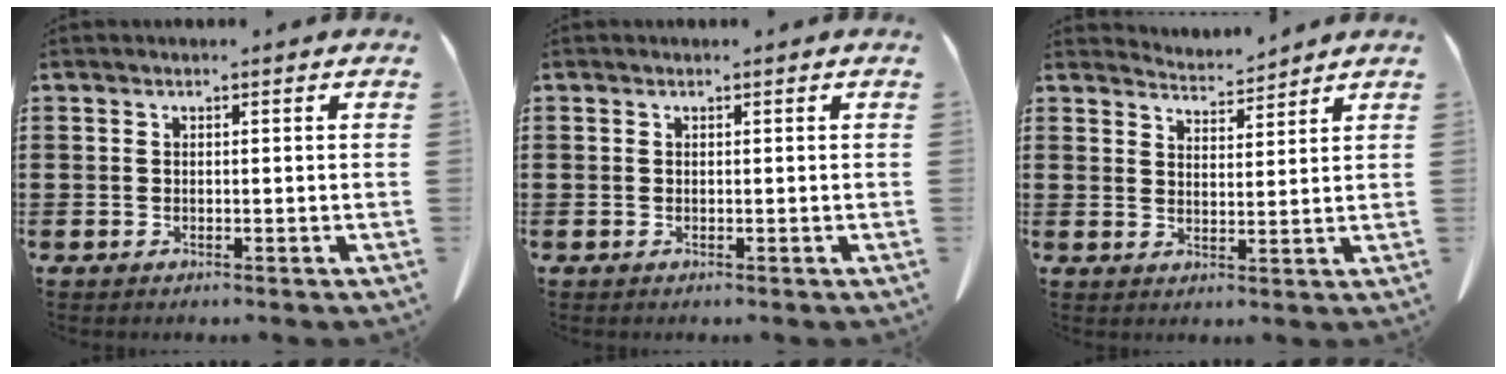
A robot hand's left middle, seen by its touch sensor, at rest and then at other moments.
{"total": 0.0}
{"total": 4.5, "force": [4.5, 0.3, 0.4], "torque": [-0.022, -0.021, 0.083]}